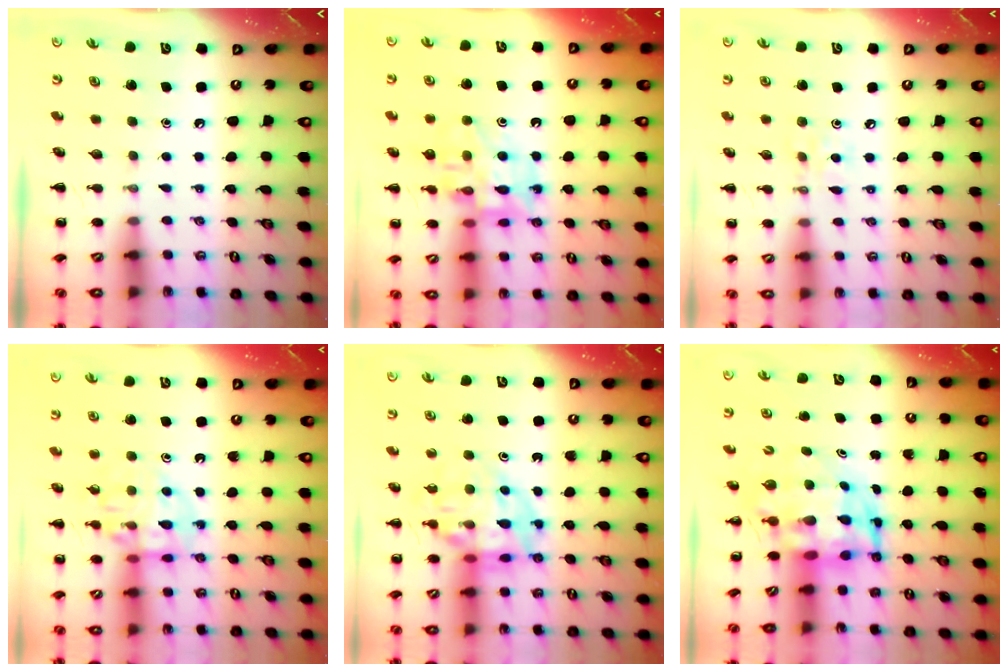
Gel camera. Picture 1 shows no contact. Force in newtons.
{"total": 13.4, "press": 13.3, "slide": 2.0}
{"total": 3.9, "press": 3.6, "slide": 1.3}
{"total": 12.3, "press": 12.1, "slide": 1.7}
{"total": 14.7, "press": 14.4, "slide": 3.1}
{"total": 5.7, "press": 5.5, "slide": 1.8}